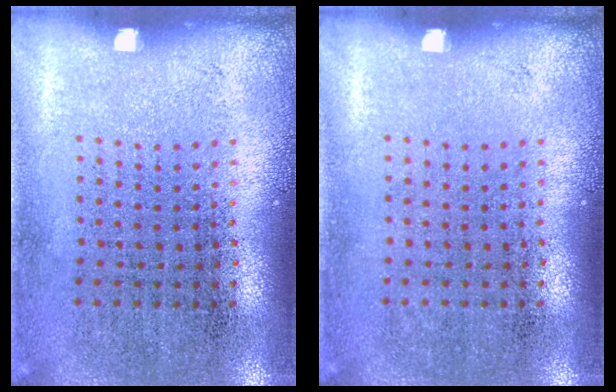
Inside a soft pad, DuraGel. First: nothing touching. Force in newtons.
{"total": 0.0}